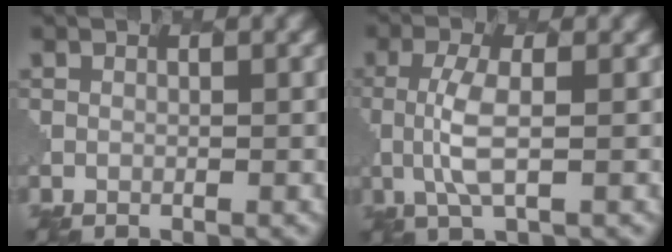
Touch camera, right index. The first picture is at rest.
{"total": 3.1, "force": [0.0, 0.9, 3.0], "torque": [-0.072, -0.003, 0.000]}